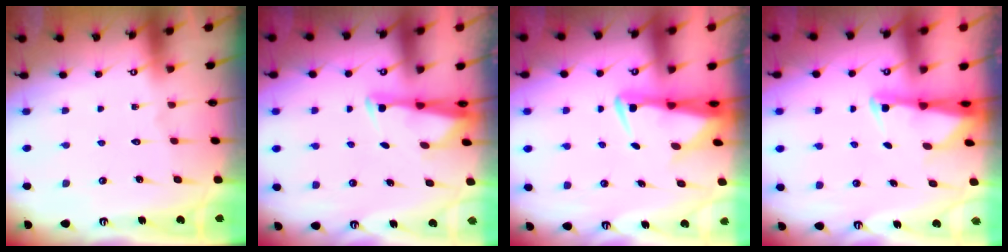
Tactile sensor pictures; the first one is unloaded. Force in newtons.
{"total": 2.9, "press": 2.8, "slide": 0.7}
{"total": 3.4, "press": 3.3, "slide": 0.6}
{"total": 2.3, "press": 2.3, "slide": 0.5}